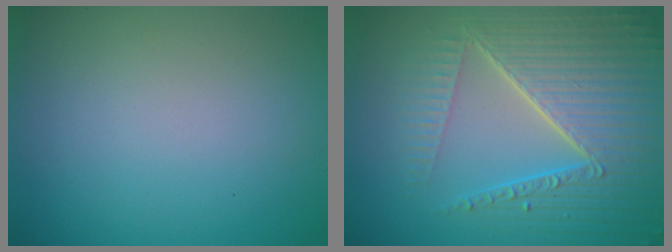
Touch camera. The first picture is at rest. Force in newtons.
{"total": 8.4, "press": 6.1, "slide": 5.8}